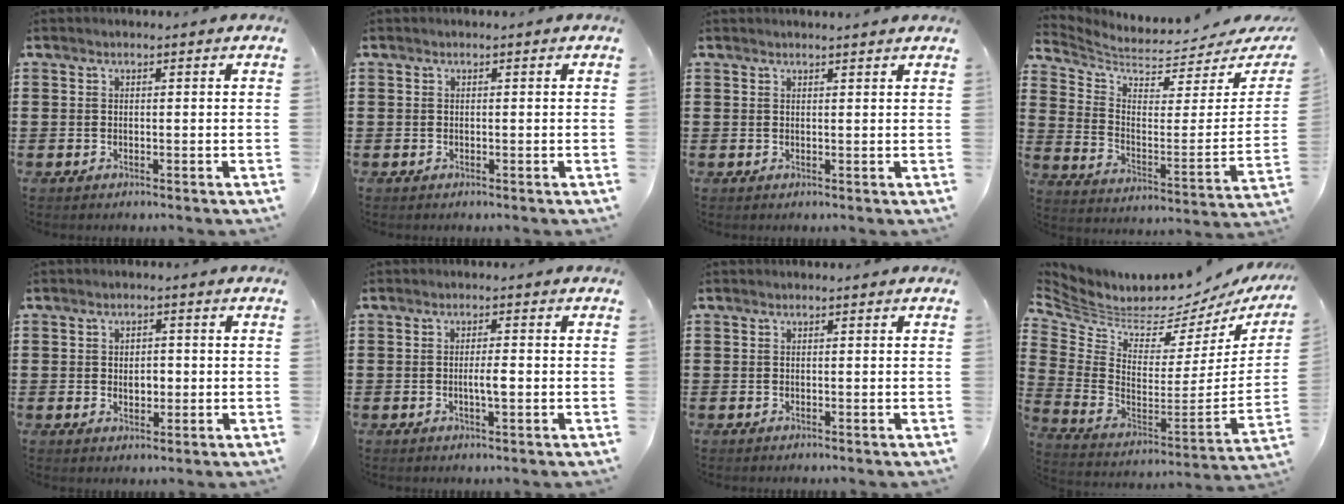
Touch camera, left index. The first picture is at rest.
{"total": 0.0}
{"total": 1.1, "force": [1.1, -0.1, 0.3], "torque": [-0.006, -0.002, 0.021]}
{"total": 3.6, "force": [3.4, 0.3, 1.3], "torque": [-0.050, -0.046, 0.051]}
{"total": 2.5, "force": [-0.1, 1.7, 1.9], "torque": [-0.032, 0.003, -0.007]}
{"total": 2.7, "force": [-0.5, 0.5, 2.6], "torque": [-0.047, 0.000, -0.009]}
{"total": 0.0}
{"total": 3.0, "force": [2.8, 1.0, 0.5], "torque": [-0.041, -0.051, 0.039]}